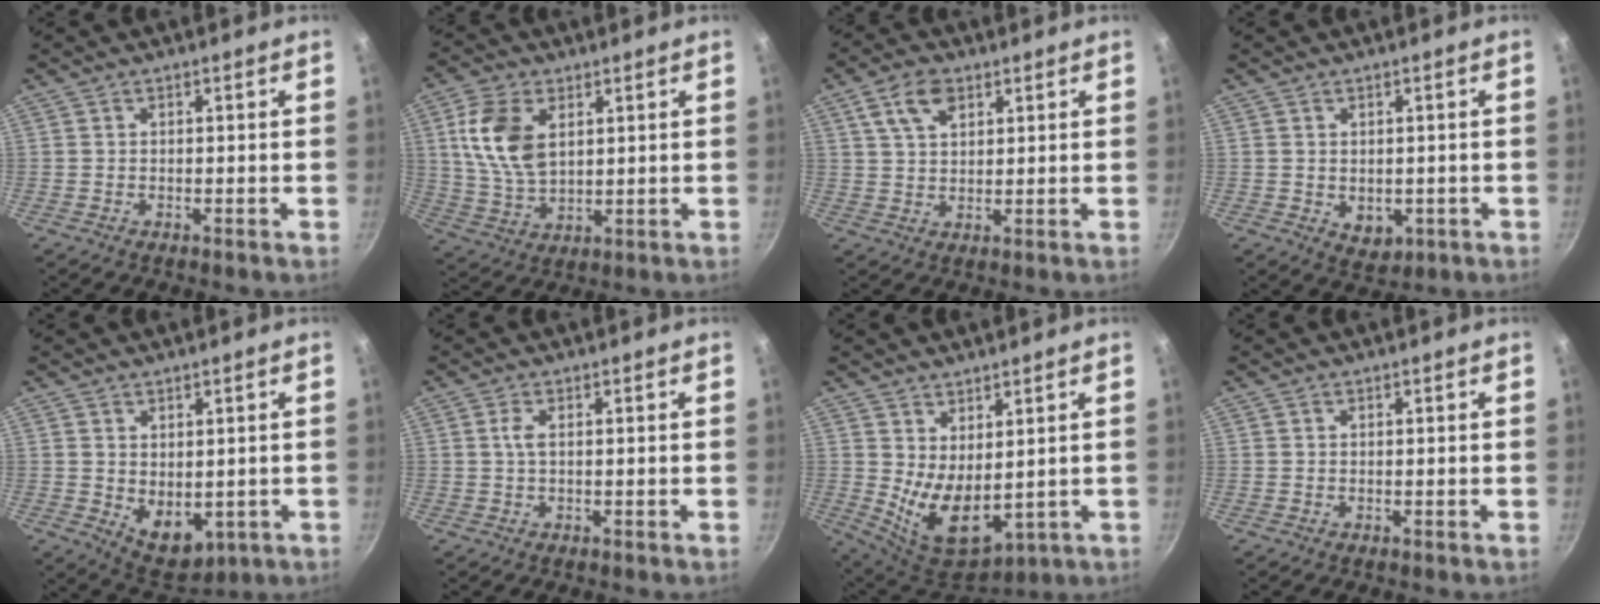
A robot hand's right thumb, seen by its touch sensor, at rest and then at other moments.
{"total": 11.8, "force": [3.4, 7.1, 8.8], "torque": [-0.161, -0.017, 0.072]}
{"total": 7.0, "force": [3.4, 4.0, 4.7], "torque": [-0.076, -0.005, 0.061]}
{"total": 4.4, "force": [-0.5, 3.4, 2.8], "torque": [-0.027, -0.004, 0.004]}
{"total": 7.5, "force": [0.1, 5.1, 5.4], "torque": [-0.057, -0.017, 0.024]}
{"total": 1.6, "force": [0.2, 0.5, 1.6], "torque": [-0.039, 0.002, 0.004]}
{"total": 10.5, "force": [1.6, 5.9, 8.5], "torque": [-0.118, -0.038, 0.053]}
{"total": 0.0}